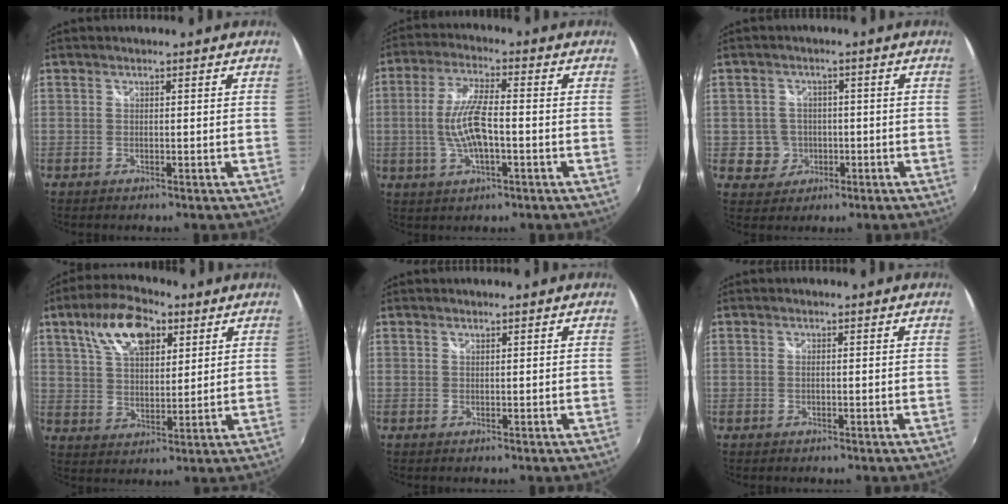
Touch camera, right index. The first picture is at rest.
{"total": 9.4, "force": [-1.7, 2.6, 8.8], "torque": [-0.175, -0.001, -0.032]}
{"total": 4.9, "force": [-0.9, 4.8, 0.6], "torque": [-0.017, 0.017, -0.003]}
{"total": 12.7, "force": [6.4, 6.2, 9.0], "torque": [-0.169, 0.029, 0.114]}
{"total": 0.0}
{"total": 0.7, "force": [-0.1, 0.3, 0.7], "torque": [-0.015, 0.000, -0.005]}